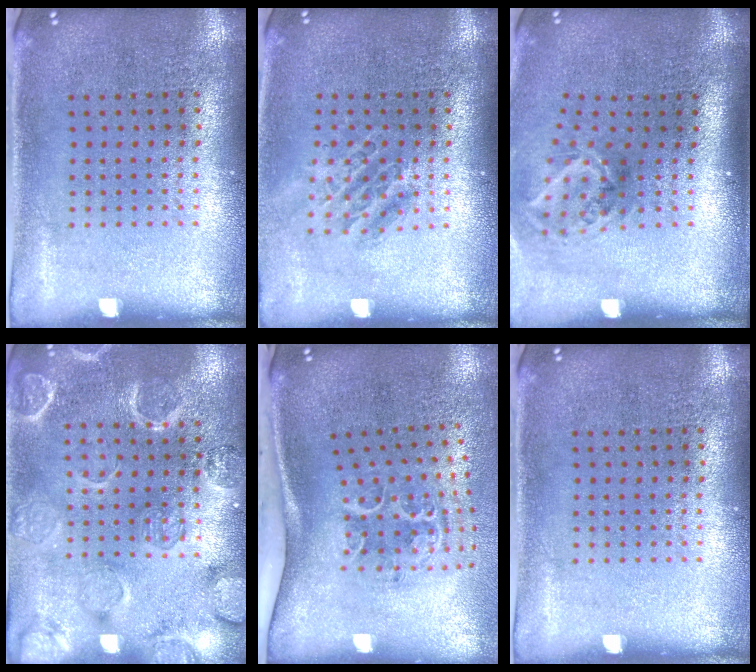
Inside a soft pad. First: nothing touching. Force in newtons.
{"total": 1.4, "press": 1.2, "slide": 0.8}
{"total": 1.9, "press": 1.2, "slide": 1.5}
{"total": 2.5, "press": 2.5, "slide": 0.3}
{"total": 1.9, "press": 1.4, "slide": 1.3}
{"total": 0.0}